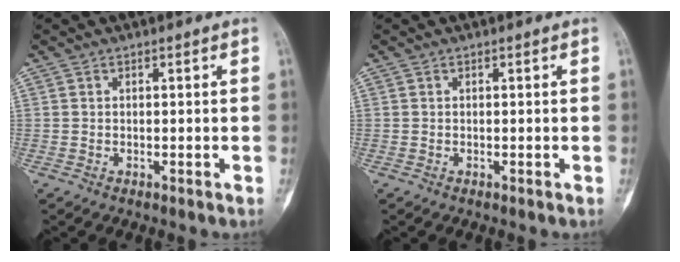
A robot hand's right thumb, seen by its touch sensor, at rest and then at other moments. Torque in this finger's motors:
{"motor_torque": [0.00, 0.00, 0.01, 0.00, 0.00]}